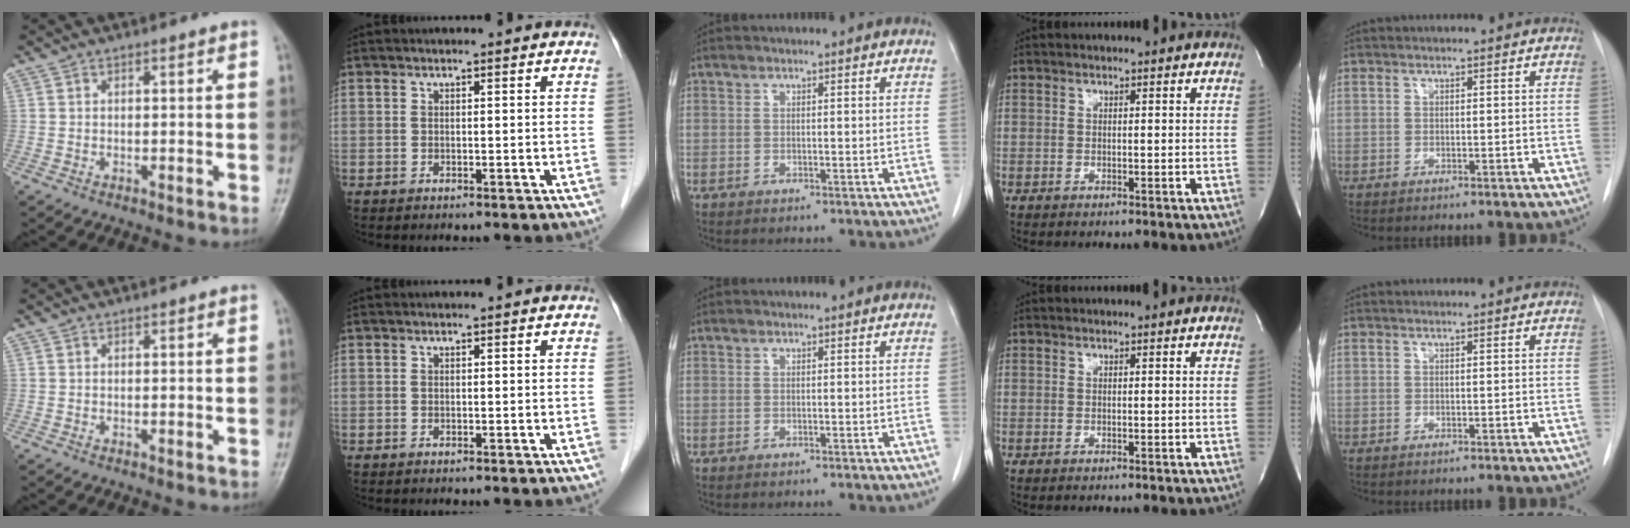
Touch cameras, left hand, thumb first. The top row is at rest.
{}